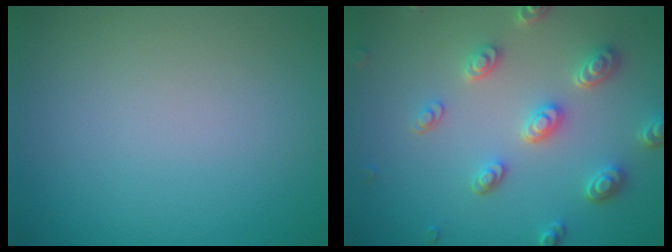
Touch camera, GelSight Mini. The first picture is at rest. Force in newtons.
{"total": 4.6, "press": 3.7, "slide": 2.7}